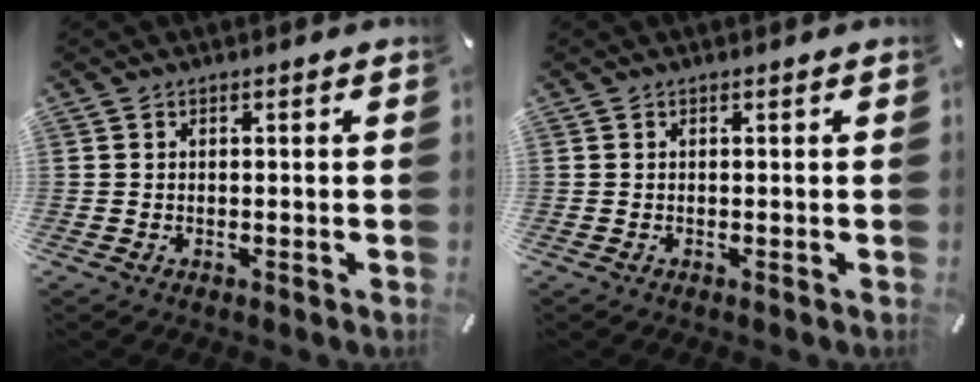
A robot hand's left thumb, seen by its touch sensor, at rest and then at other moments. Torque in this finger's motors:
{"motor_torque": [0.00, 0.00, 0.14, -0.14, 0.00]}